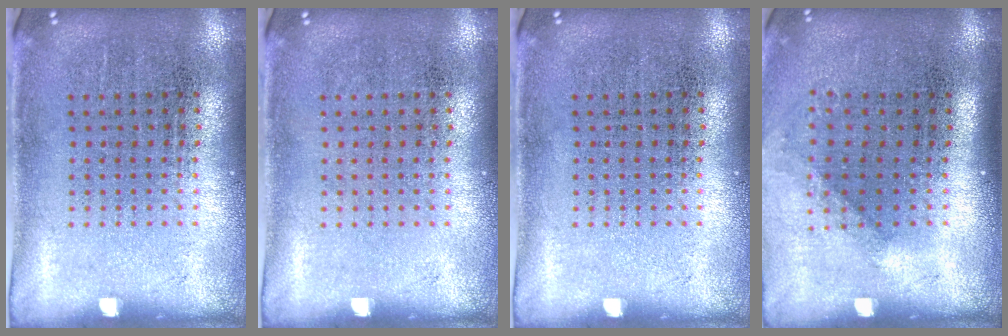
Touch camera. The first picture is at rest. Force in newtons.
{"total": 0.0}
{"total": 0.0}
{"total": 1.3, "press": 0.9, "slide": 0.8}